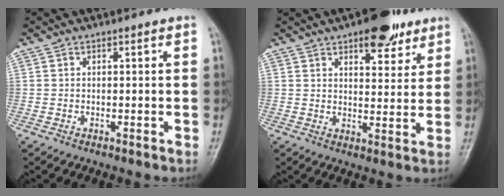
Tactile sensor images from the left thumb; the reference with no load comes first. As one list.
[{"total": 9.6, "force": [6.1, 4.4, 5.9], "torque": [-0.049, -0.030, 0.085]}]